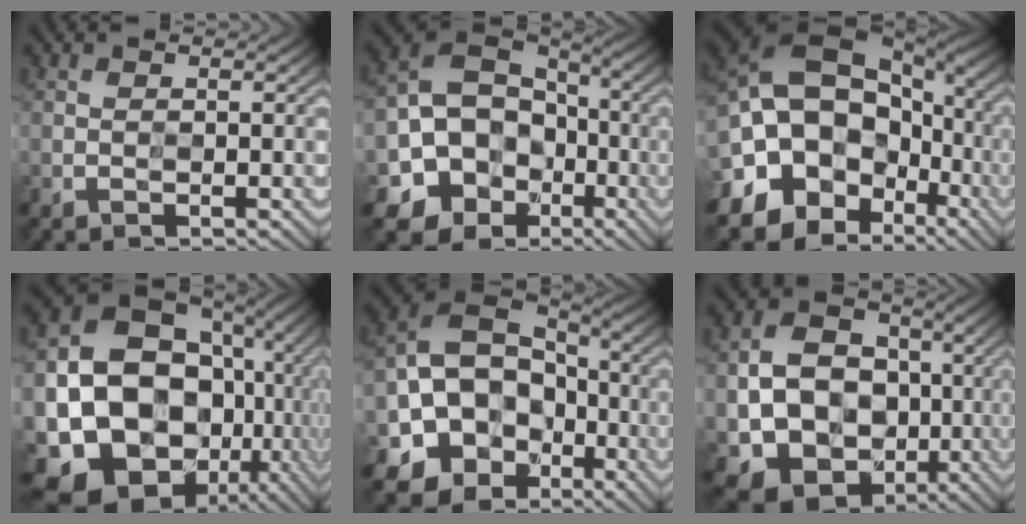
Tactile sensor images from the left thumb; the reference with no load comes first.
{"total": 11.9, "force": [-3.5, 10.3, 4.9], "torque": [-0.114, -0.024, -0.083]}
{"total": 20.0, "force": [-3.7, 17.1, 9.7], "torque": [-0.166, 0.009, -0.095]}
{"total": 19.4, "force": [-4.4, 15.9, 10.2], "torque": [-0.222, -0.046, -0.059]}
{"total": 14.0, "force": [-3.5, 12.1, 6.1], "torque": [-0.128, -0.017, -0.076]}
{"total": 11.6, "force": [-1.7, 9.7, 6.1], "torque": [-0.129, -0.014, -0.030]}